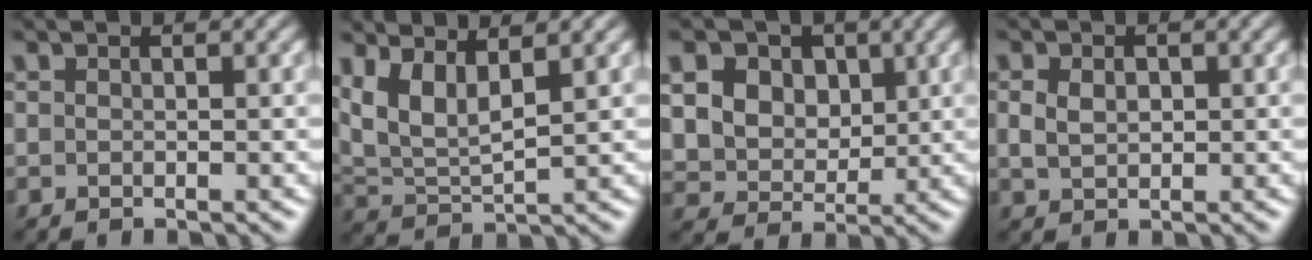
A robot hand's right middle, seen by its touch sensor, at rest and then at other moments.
{"total": 4.4, "force": [2.4, 1.6, 3.3], "torque": [-0.082, -0.003, 0.052]}
{"total": 16.5, "force": [6.8, 13.1, 7.4], "torque": [-0.177, 0.030, 0.115]}
{"total": 1.9, "force": [0.3, 1.4, 1.2], "torque": [-0.027, 0.002, 0.011]}